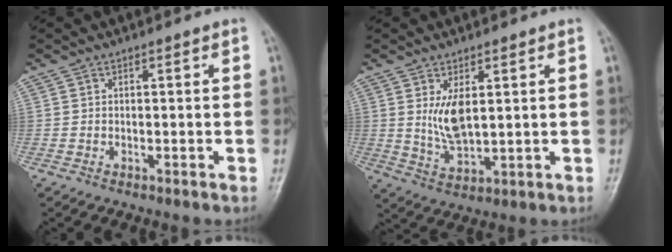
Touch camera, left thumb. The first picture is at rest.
{"total": 6.2, "force": [1.8, 3.0, 5.1], "torque": [-0.088, -0.021, 0.046]}